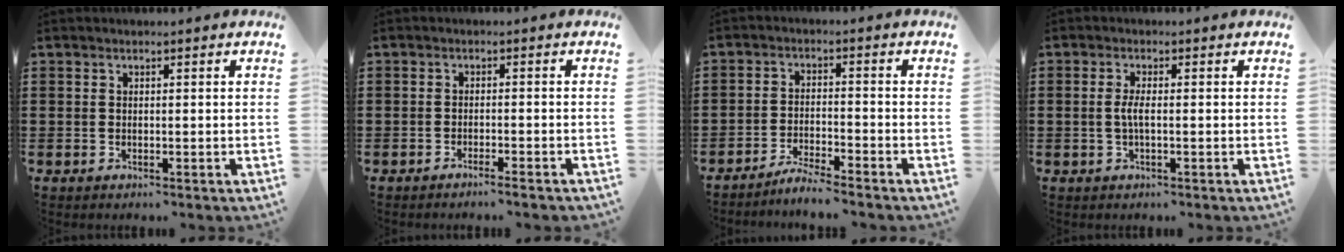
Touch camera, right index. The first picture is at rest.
{"total": 1.7, "force": [-1.5, -0.1, 0.8], "torque": [-0.014, 0.000, -0.029]}
{"total": 3.6, "force": [-3.5, -0.3, 0.6], "torque": [-0.014, 0.003, -0.072]}
{"total": 2.3, "force": [-0.3, 0.4, 2.3], "torque": [-0.058, -0.006, -0.012]}